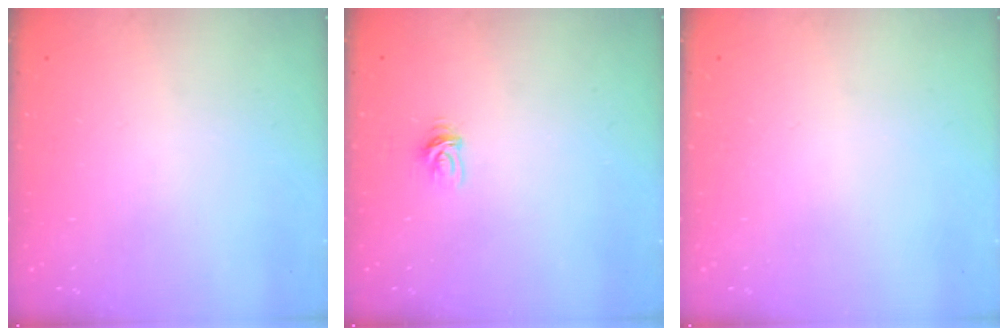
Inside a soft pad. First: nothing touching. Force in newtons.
{"total": 3.3, "press": 3.3, "slide": 0.3}
{"total": 0.0}